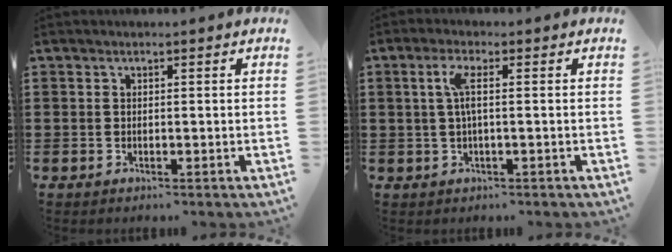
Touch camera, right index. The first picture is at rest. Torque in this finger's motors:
{"motor_torque": [0.27, -0.05, 0.09, 0.09]}